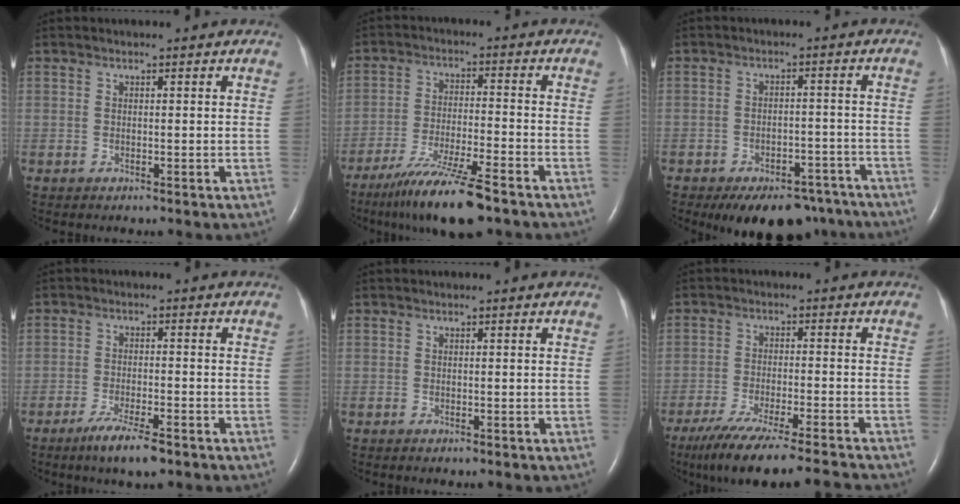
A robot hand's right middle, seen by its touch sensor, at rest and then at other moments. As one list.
[{"total": 11.6, "force": [-8.5, 0.5, 7.8], "torque": [-0.143, -0.035, -0.146]}, {"total": 14.2, "force": [-11.0, 7.1, 5.6], "torque": [-0.080, 0.013, -0.136]}, {"total": 5.6, "force": [-3.8, 0.8, 4.1], "torque": [-0.085, -0.012, -0.065]}, {"total": 0.0}, {"total": 15.0, "force": [-13.1, 0.1, 7.4], "torque": [-0.123, -0.038, -0.207]}]